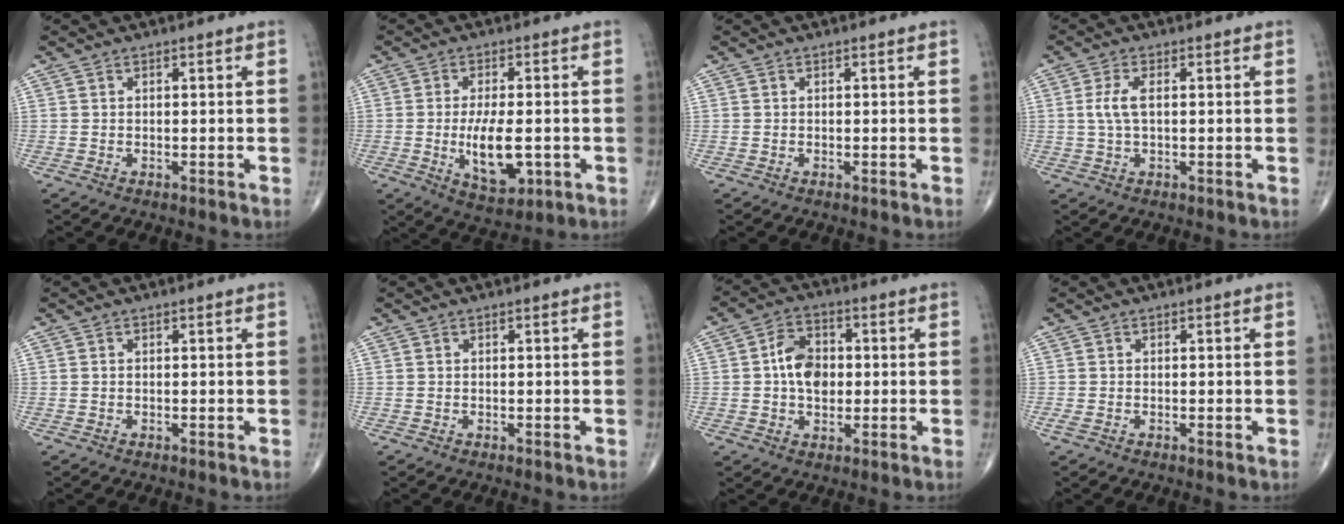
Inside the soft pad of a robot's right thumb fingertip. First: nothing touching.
{"total": 9.5, "force": [-1.7, 4.3, 8.3], "torque": [-0.132, -0.007, -0.020]}
{"total": 0.0}
{"total": 3.9, "force": [0.4, 1.6, 3.6], "torque": [-0.087, 0.005, 0.007]}
{"total": 0.0}
{"total": 0.0}
{"total": 8.0, "force": [0.2, 5.7, 5.7], "torque": [-0.075, 0.013, -0.003]}
{"total": 0.9, "force": [-0.3, 0.3, 0.8], "torque": [-0.024, -0.004, -0.008]}